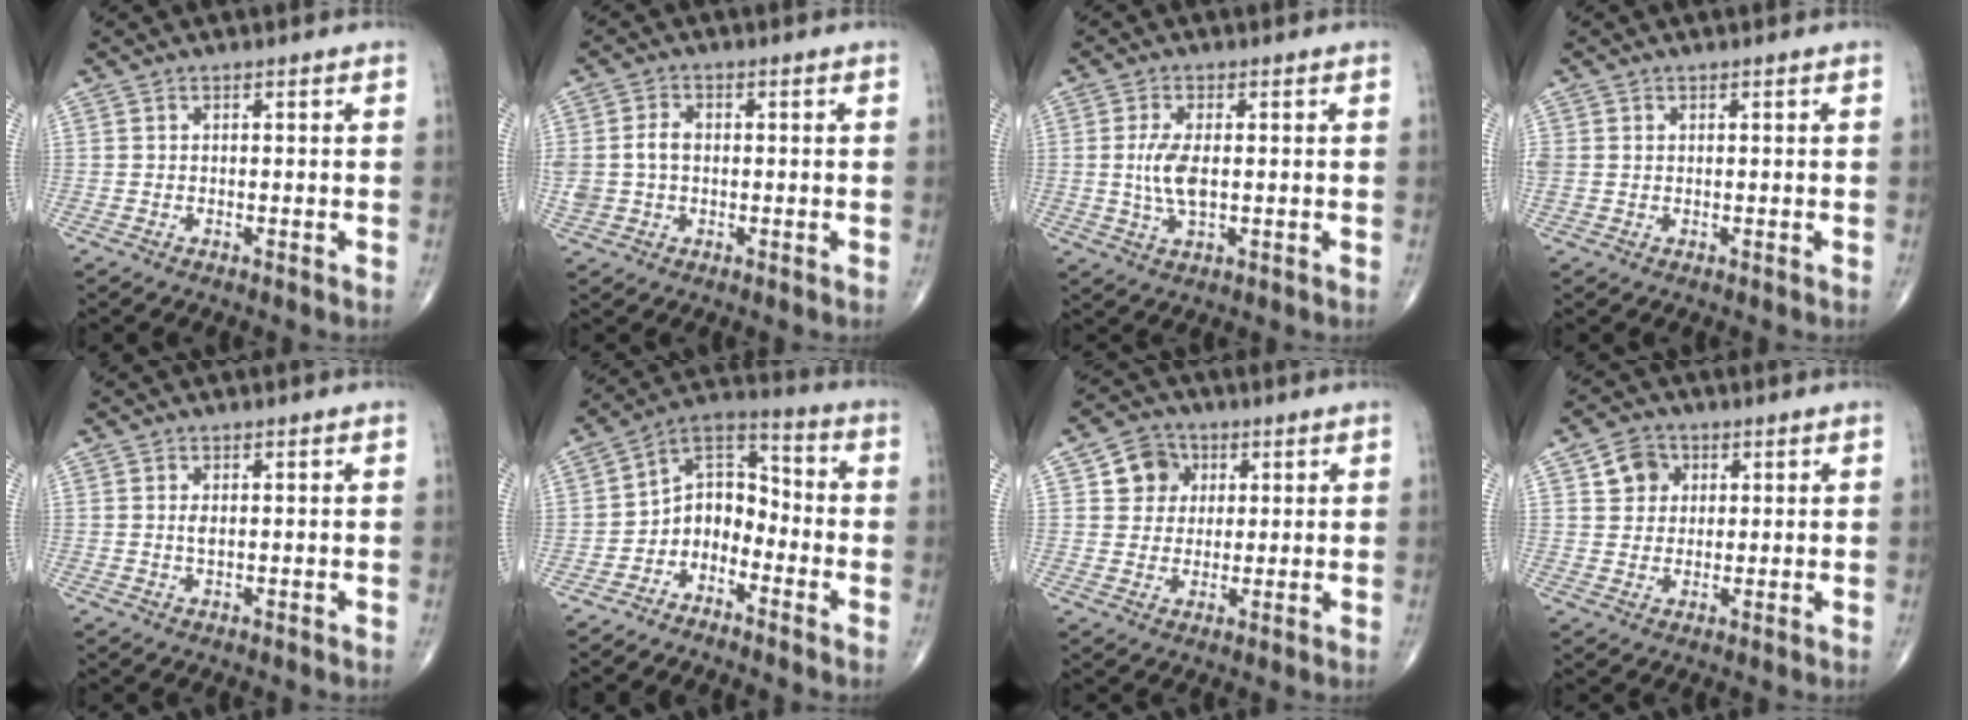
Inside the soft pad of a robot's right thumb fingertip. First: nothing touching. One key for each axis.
{"total": 6.0, "fx": 0.0, "fy": 4.4, "fz": 4.1, "tx": -0.089, "ty": 0.017, "tz": 0.003}
{"total": 6.1, "fx": 0.1, "fy": 2.7, "fz": 5.5, "tx": -0.115, "ty": -0.006, "tz": 0.002}
{"total": 1.9, "fx": 0.3, "fy": 1.6, "fz": 1.0, "tx": -0.034, "ty": 0.008, "tz": 0.011}
{"total": 1.3, "fx": 0.2, "fy": 0.6, "fz": 1.1, "tx": -0.021, "ty": -0.002, "tz": 0.005}
{"total": 8.6, "fx": -4.0, "fy": 6.2, "fz": 4.4, "tx": -0.043, "ty": 0.075, "tz": -0.090}
{"total": 6.9, "fx": 2.2, "fy": 6.2, "fz": 2.2, "tx": -0.001, "ty": -0.002, "tz": 0.033}
{"total": 5.5, "fx": 2.0, "fy": 4.8, "fz": 1.9, "tx": -0.005, "ty": -0.004, "tz": 0.030}